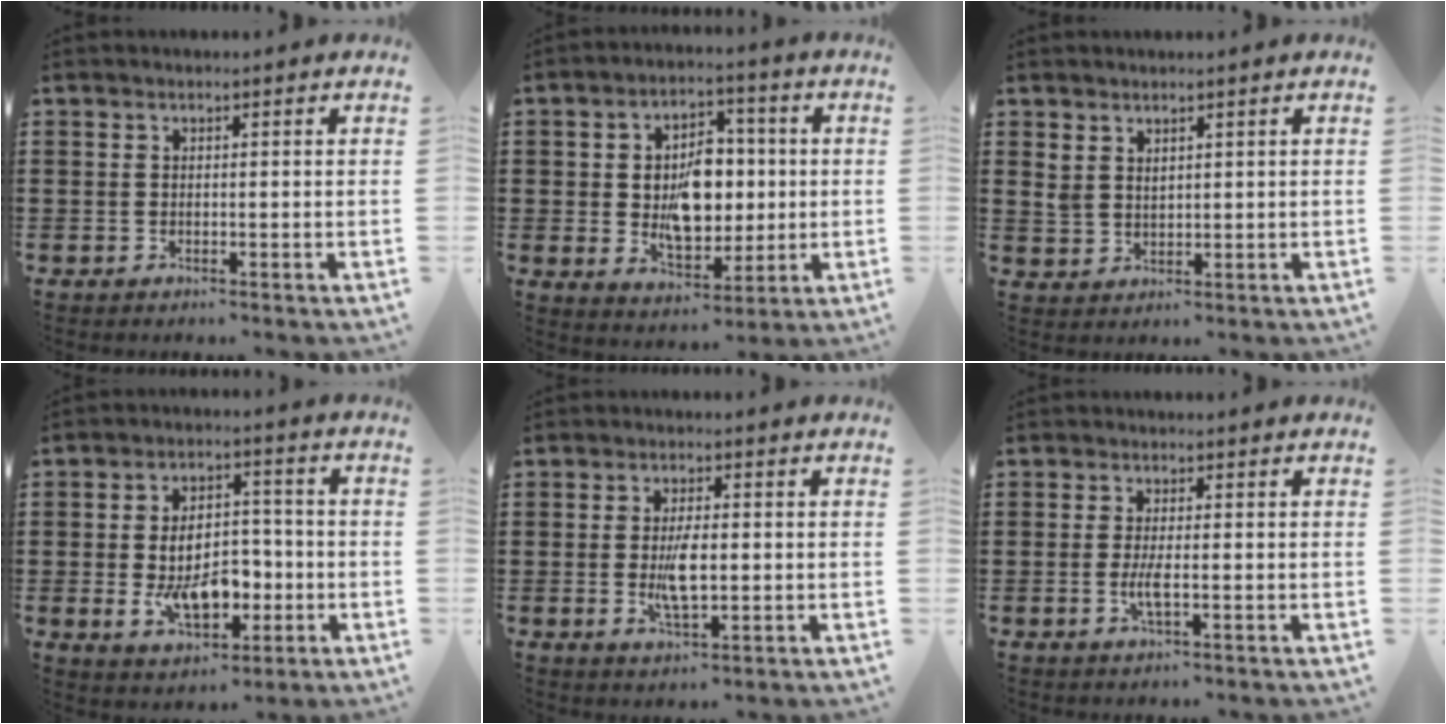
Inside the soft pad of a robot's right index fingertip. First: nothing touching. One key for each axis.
{"total": 8.9, "fx": 0.2, "fy": 5.9, "fz": 6.7, "tx": -0.117, "ty": 0.008, "tz": 0.000}
{"total": 2.3, "fx": 2.0, "fy": 1.2, "fz": 0.4, "tx": -0.013, "ty": 0.005, "tz": 0.039}
{"total": 9.5, "fx": -2.0, "fy": 5.6, "fz": 7.5, "tx": -0.122, "ty": 0.003, "tz": -0.038}
{"total": 5.5, "fx": -0.4, "fy": 2.0, "fz": 5.1, "tx": -0.105, "ty": -0.005, "tz": -0.012}
{"total": 2.9, "fx": -0.7, "fy": 0.5, "fz": 2.8, "tx": -0.062, "ty": -0.008, "tz": -0.017}